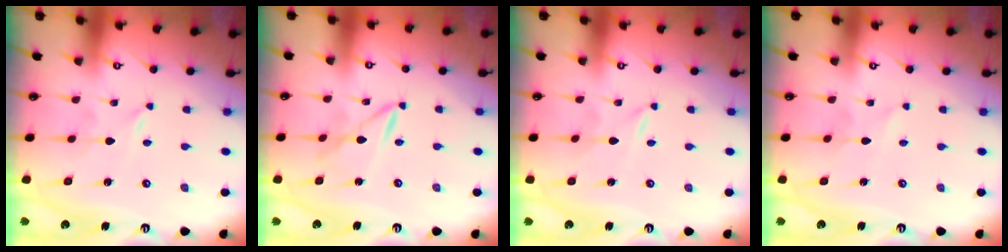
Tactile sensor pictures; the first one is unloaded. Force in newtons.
{"total": 4.2, "press": 4.2, "slide": 0.4}
{"total": 0.0}
{"total": 1.2, "press": 1.1, "slide": 0.2}